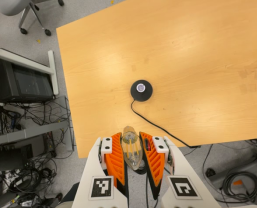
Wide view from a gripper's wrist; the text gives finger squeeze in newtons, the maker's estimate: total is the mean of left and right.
{"total": 20.8, "left": 22.0, "right": 19.6}